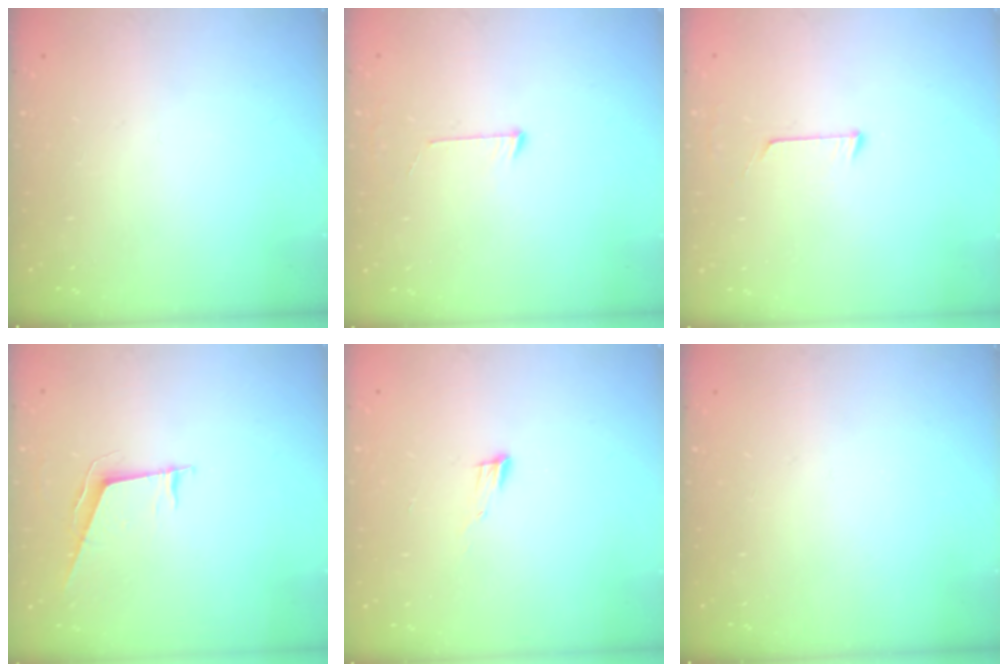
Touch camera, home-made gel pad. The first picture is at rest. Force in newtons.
{"total": 5.5, "press": 5.5, "slide": 0.5}
{"total": 3.9, "press": 3.9, "slide": 0.4}
{"total": 6.6, "press": 6.2, "slide": 2.4}
{"total": 4.8, "press": 4.8, "slide": 0.6}
{"total": 0.0}